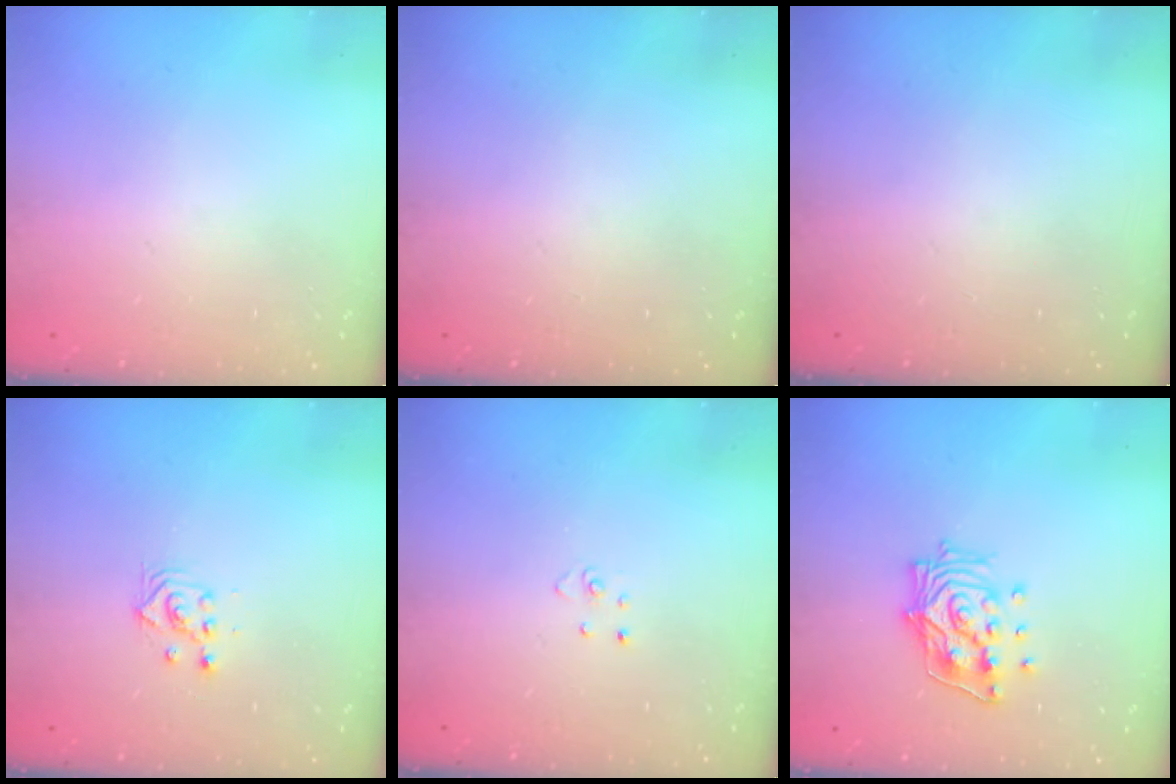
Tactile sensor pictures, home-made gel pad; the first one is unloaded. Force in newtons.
{"total": 0.0}
{"total": 0.0}
{"total": 2.3, "press": 2.3, "slide": 0.1}
{"total": 2.9, "press": 2.9, "slide": 0.2}
{"total": 13.5, "press": 13.5, "slide": 1.6}